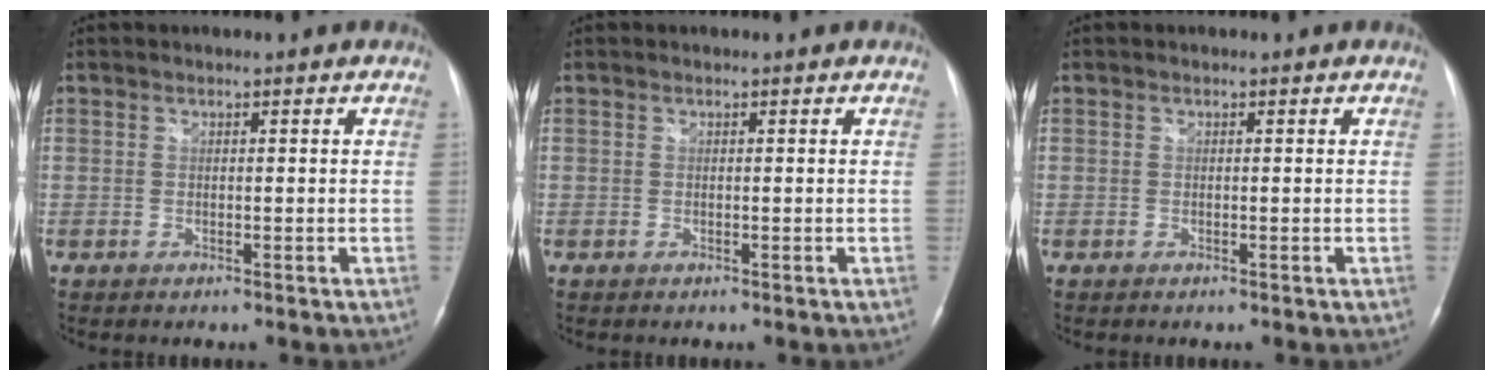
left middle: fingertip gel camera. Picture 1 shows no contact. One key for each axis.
{"total": 0.0}
{"total": 0.0}